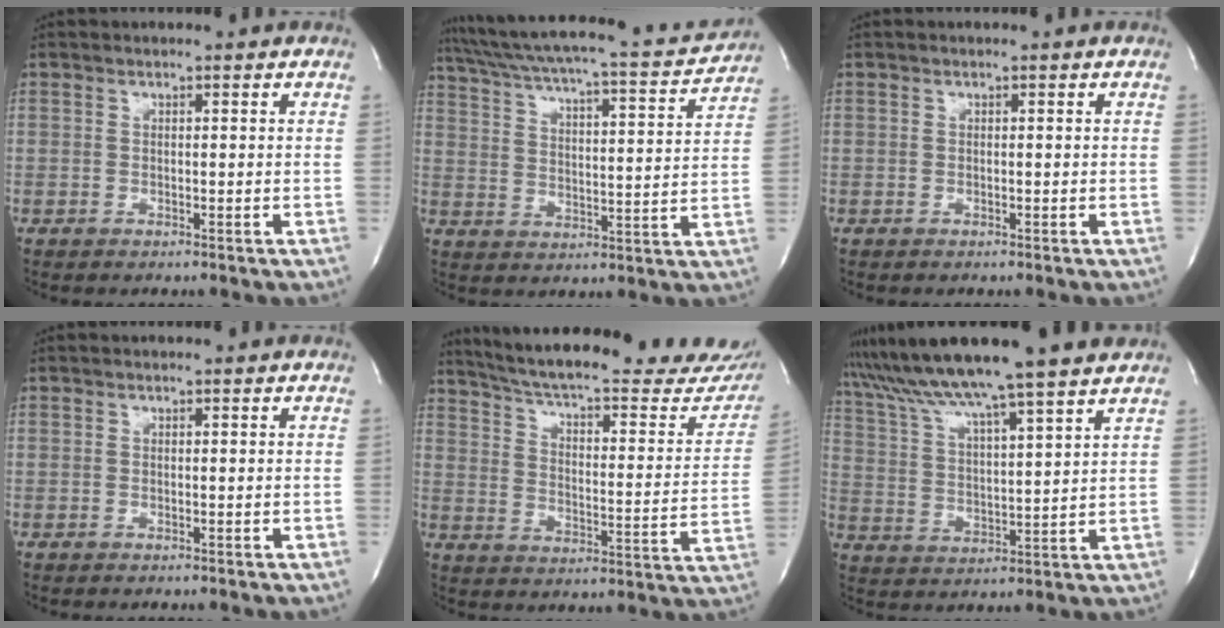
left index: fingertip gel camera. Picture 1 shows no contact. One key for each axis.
{"total": 19.3, "fx": 17.5, "fy": 1.3, "fz": 7.9, "tx": -0.140, "ty": -0.019, "tz": 0.246}
{"total": 0.0}
{"total": 0.0}
{"total": 31.2, "fx": 27.3, "fy": 5.7, "fz": 14.0, "tx": -0.225, "ty": -0.077, "tz": 0.340}
{"total": 17.1, "fx": 14.3, "fy": -1.0, "fz": 9.2, "tx": -0.171, "ty": 0.015, "tz": 0.231}